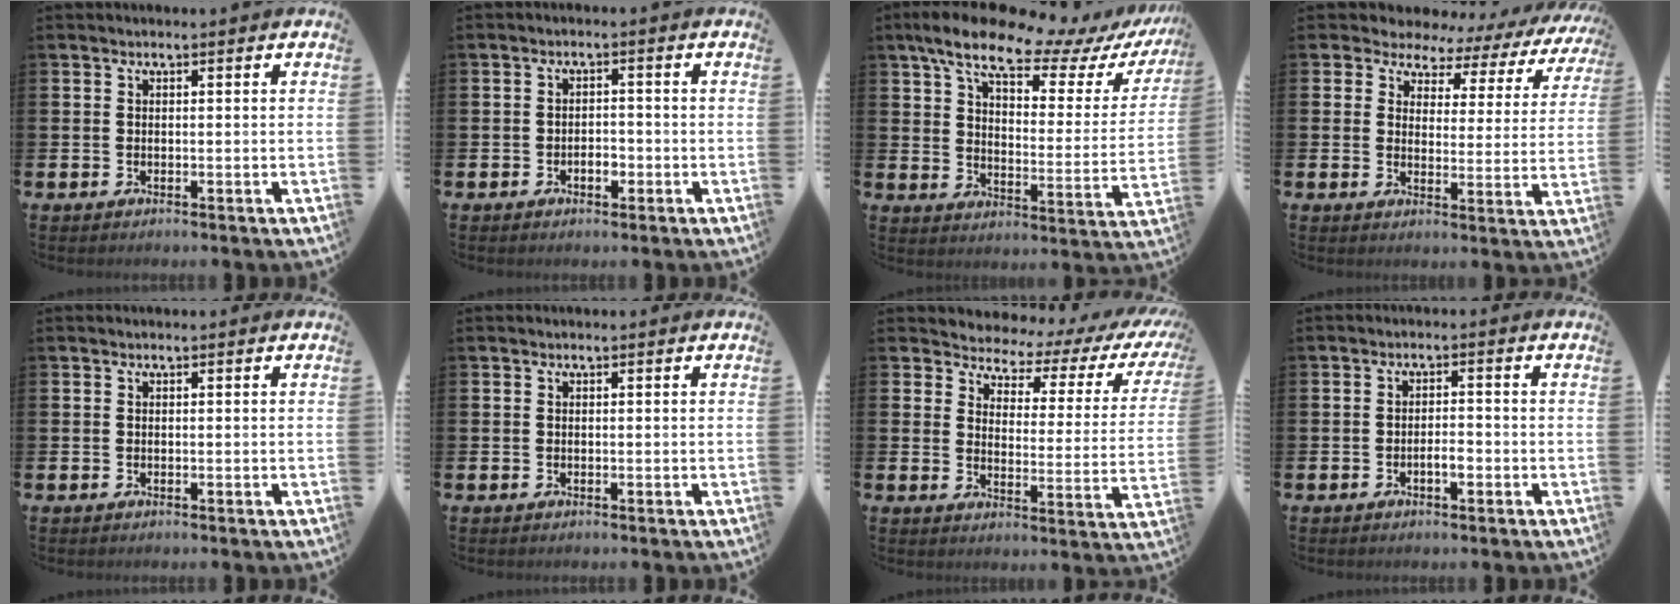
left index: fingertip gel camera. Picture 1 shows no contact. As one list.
[{"total": 2.0, "force": [-0.9, 1.2, 1.3], "torque": [-0.005, -0.005, -0.023]}, {"total": 11.2, "force": [9.1, 3.3, 5.6], "torque": [-0.120, -0.057, 0.149]}, {"total": 3.5, "force": [2.4, 2.5, 0.1], "torque": [-0.020, -0.030, 0.029]}, {"total": 0.0}, {"total": 0.0}, {"total": 3.8, "force": [3.1, 2.0, 0.9], "torque": [-0.033, -0.032, 0.043]}, {"total": 2.1, "force": [-0.9, 0.8, 1.7], "torque": [-0.028, 0.003, -0.020]}]